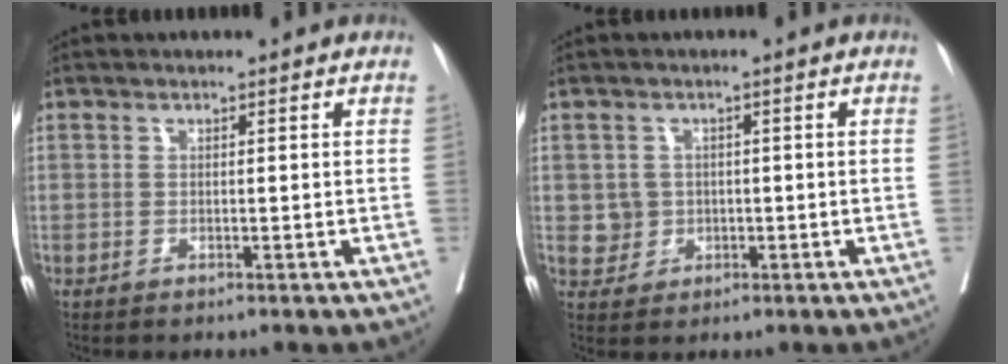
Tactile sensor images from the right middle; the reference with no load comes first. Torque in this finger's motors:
{"motor_torque": [-0.17, -0.01, 0.00, 0.00]}